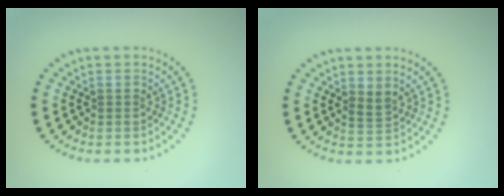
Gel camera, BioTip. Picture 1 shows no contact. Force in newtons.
{"total": 1.2, "press": 0.9, "slide": 0.8}